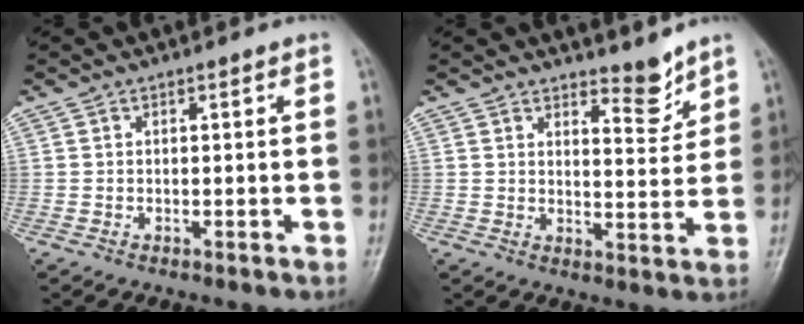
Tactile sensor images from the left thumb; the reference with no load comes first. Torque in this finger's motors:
{"motor_torque": [-0.09, 0.05, -0.21, -0.24, 0.06]}